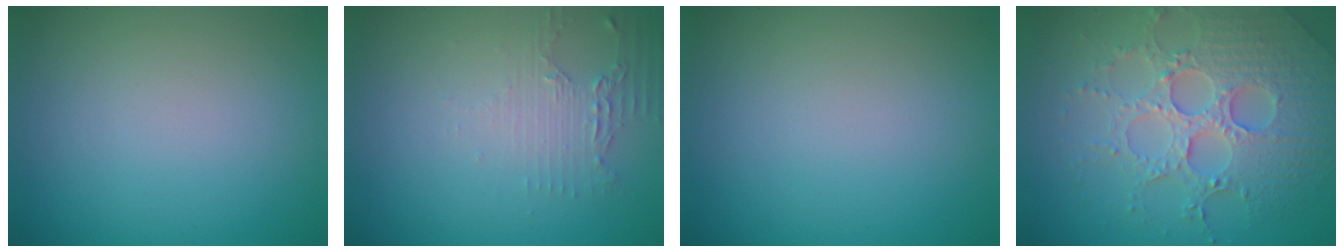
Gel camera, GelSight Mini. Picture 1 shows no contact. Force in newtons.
{"total": 2.2, "press": 1.8, "slide": 1.2}
{"total": 0.0}
{"total": 6.4, "press": 5.1, "slide": 3.8}